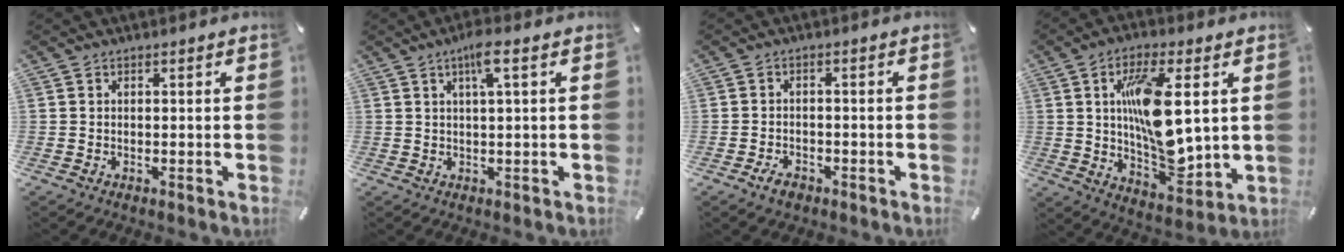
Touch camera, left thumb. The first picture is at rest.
{"total": 5.1, "force": [1.9, 0.6, 4.7], "torque": [-0.094, 0.001, 0.031]}
{"total": 3.1, "force": [-2.1, 1.8, 1.4], "torque": [-0.029, 0.010, -0.041]}
{"total": 16.4, "force": [3.2, 7.2, 14.4], "torque": [-0.261, -0.021, 0.048]}